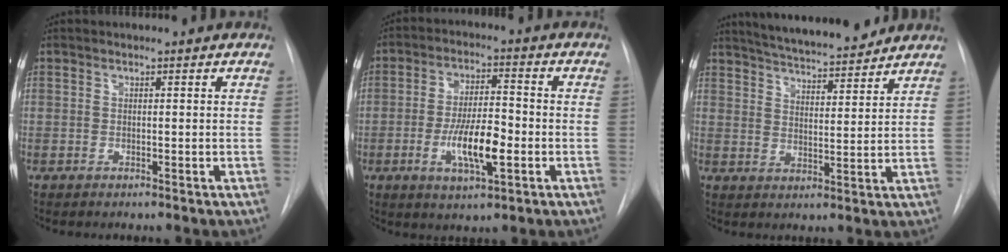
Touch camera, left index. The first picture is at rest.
{"total": 9.3, "force": [-3.0, 2.3, 8.5], "torque": [-0.159, -0.005, -0.048]}
{"total": 14.1, "force": [12.7, 1.9, 5.8], "torque": [-0.094, 0.004, 0.192]}